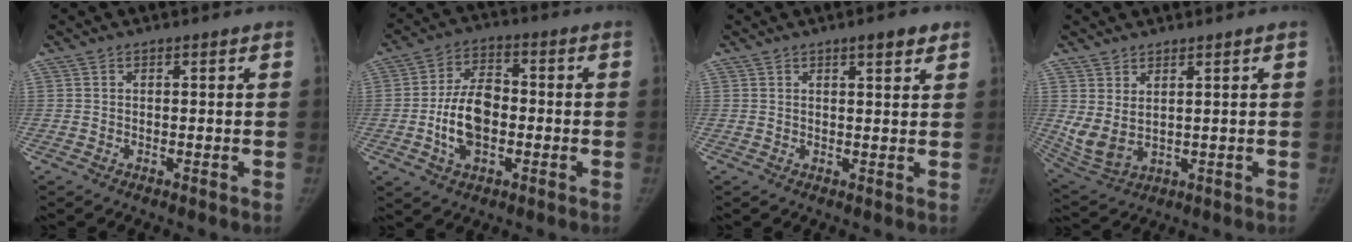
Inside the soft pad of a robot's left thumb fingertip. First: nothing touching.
{"total": 10.8, "force": [-2.1, 6.7, 8.2], "torque": [-0.133, 0.019, -0.040]}
{"total": 4.0, "force": [2.5, 1.0, 2.9], "torque": [-0.028, -0.011, 0.031]}
{"total": 6.7, "force": [1.9, 3.7, 5.3], "torque": [-0.106, -0.017, 0.056]}